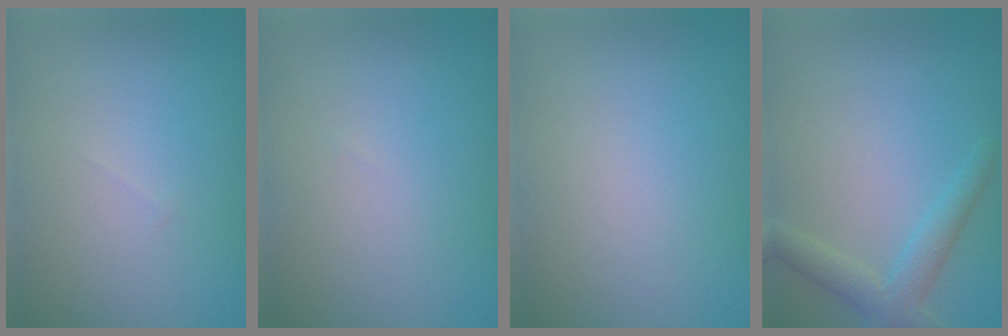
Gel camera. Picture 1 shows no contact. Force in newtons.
{"total": 0.0}
{"total": 0.0}
{"total": 2.8, "press": 2.8, "slide": 0.1}